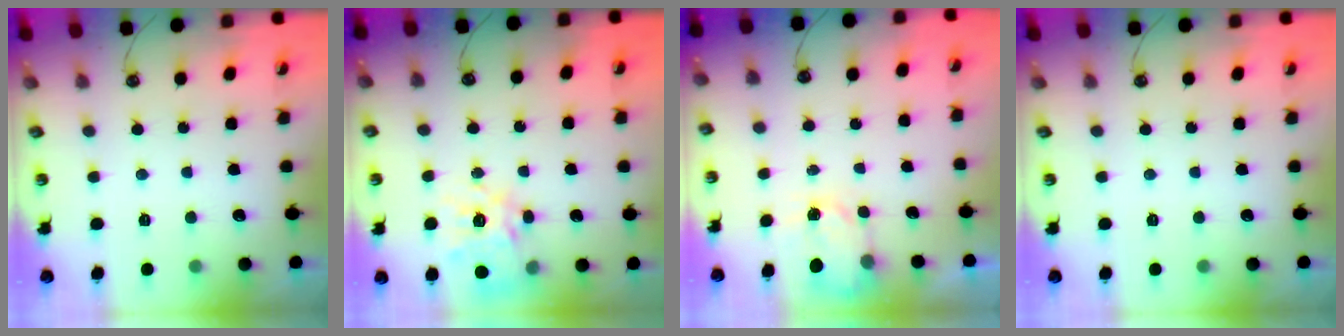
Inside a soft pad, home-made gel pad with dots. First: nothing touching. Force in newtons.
{"total": 15.5, "press": 15.4, "slide": 1.4}
{"total": 3.6, "press": 3.6, "slide": 0.5}
{"total": 0.0}